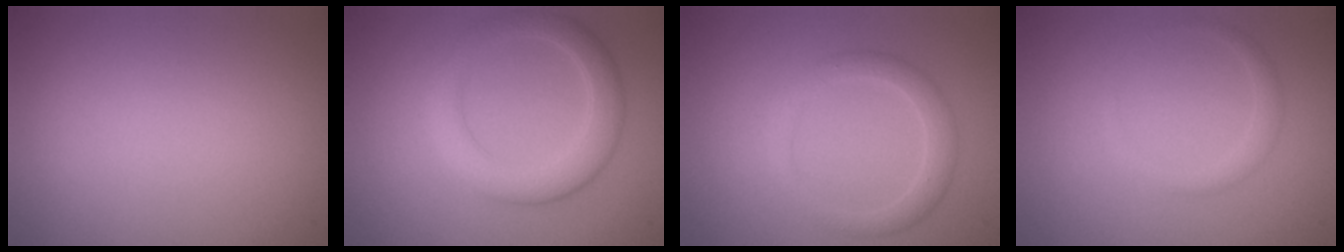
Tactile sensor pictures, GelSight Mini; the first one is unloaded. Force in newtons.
{"total": 4.1, "press": 4.0, "slide": 0.4}
{"total": 2.4, "press": 2.4, "slide": 0.2}
{"total": 1.2, "press": 1.2, "slide": 0.0}